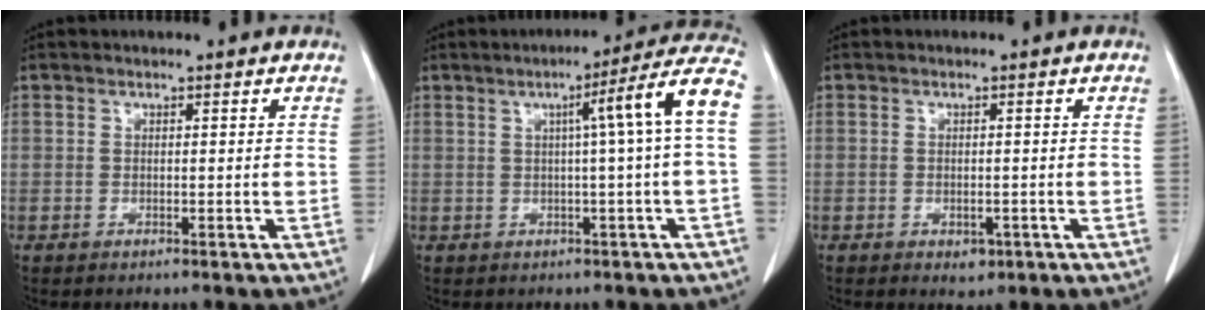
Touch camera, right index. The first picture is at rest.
{"total": 10.0, "force": [1.3, -1.4, 9.8], "torque": [-0.123, 0.023, 0.013]}
{"total": 1.8, "force": [-0.8, 1.2, 1.1], "torque": [-0.015, 0.002, 0.000]}